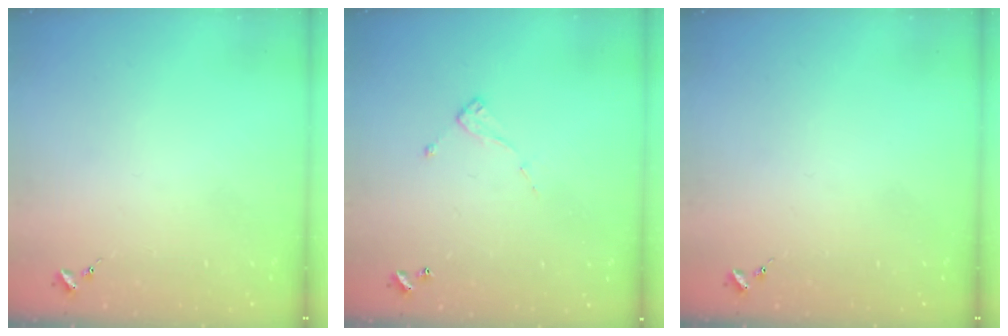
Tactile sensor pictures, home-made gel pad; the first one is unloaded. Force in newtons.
{"total": 5.0, "press": 5.0, "slide": 0.4}
{"total": 0.0}